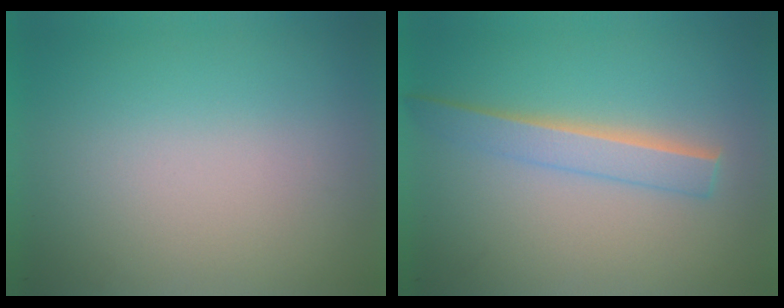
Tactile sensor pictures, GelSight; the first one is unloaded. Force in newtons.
{"total": 2.2}